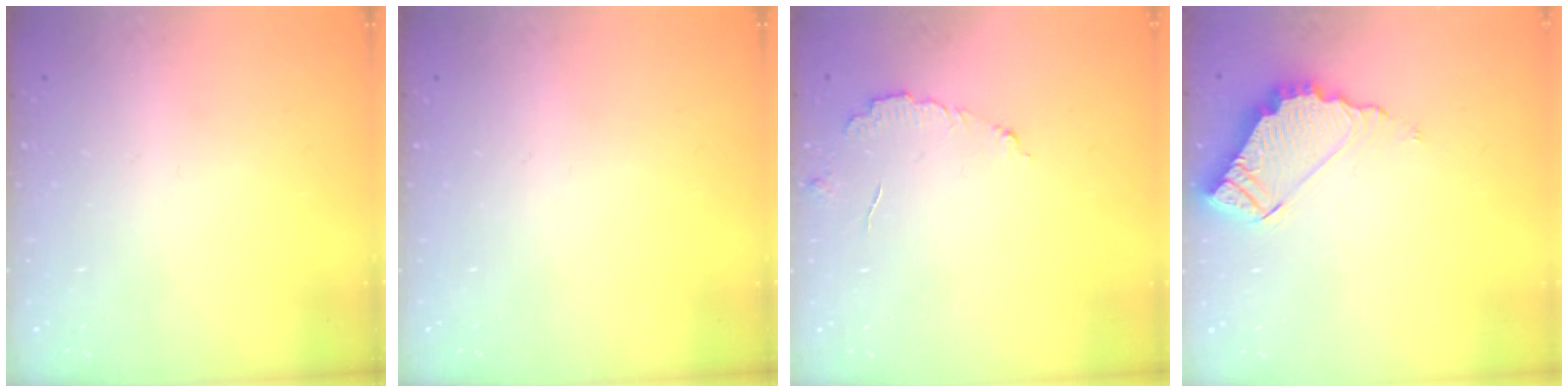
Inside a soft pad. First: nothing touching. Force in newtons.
{"total": 0.0}
{"total": 3.8, "press": 3.8, "slide": 0.2}
{"total": 8.1, "press": 8.1, "slide": 0.5}